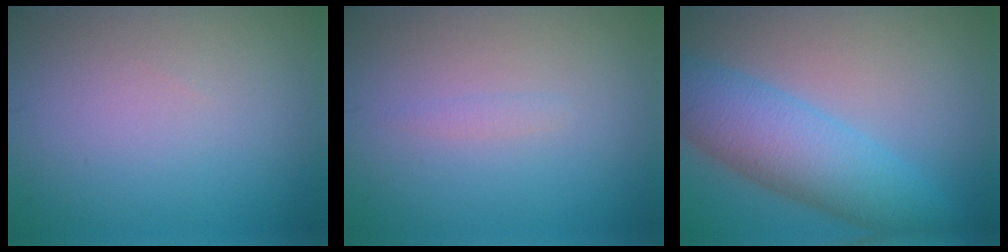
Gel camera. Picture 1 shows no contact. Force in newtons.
{"total": 0.6, "press": 0.6, "slide": 0.1}
{"total": 6.9, "press": 6.9, "slide": 0.1}